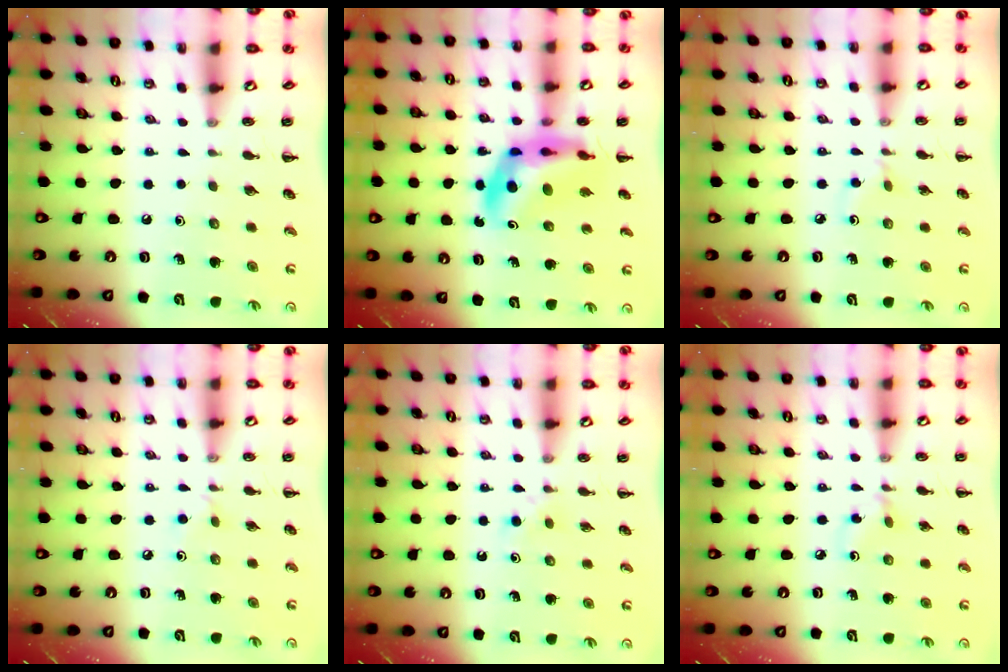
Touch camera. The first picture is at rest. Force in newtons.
{"total": 10.6, "press": 10.1, "slide": 3.1}
{"total": 2.6, "press": 2.3, "slide": 1.1}
{"total": 4.0, "press": 3.7, "slide": 1.5}
{"total": 2.7, "press": 2.5, "slide": 1.1}
{"total": 2.8, "press": 2.6, "slide": 1.1}